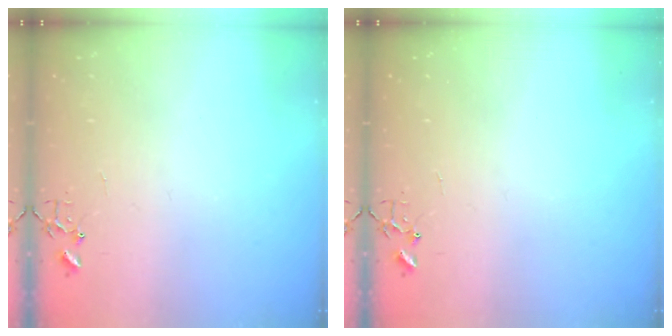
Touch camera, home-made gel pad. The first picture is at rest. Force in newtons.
{"total": 0.0}